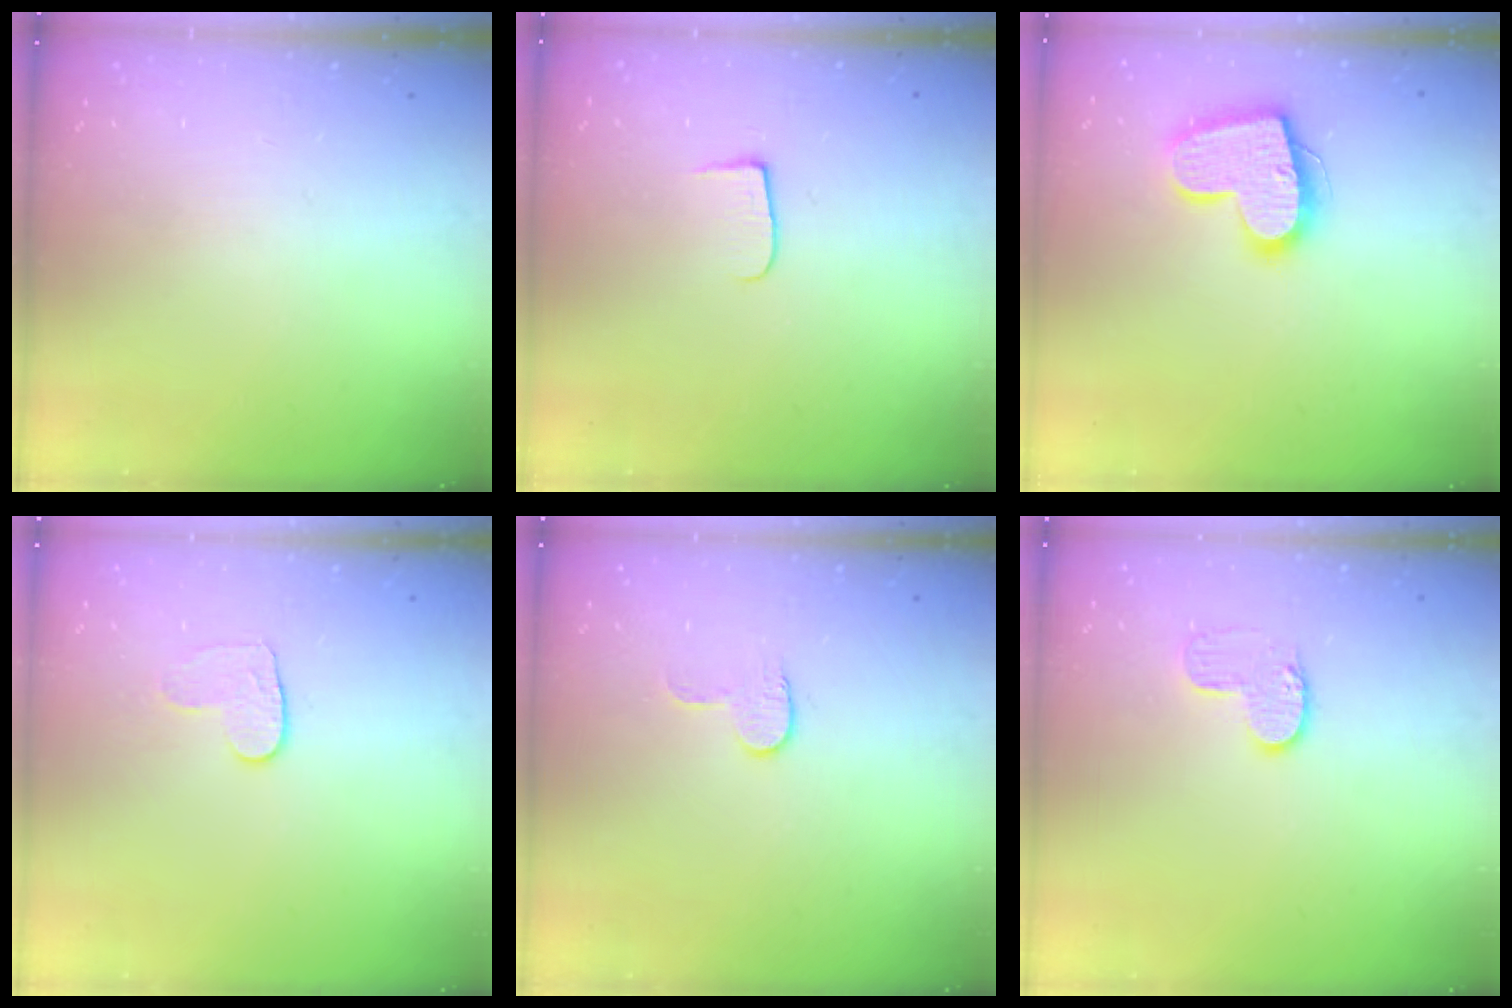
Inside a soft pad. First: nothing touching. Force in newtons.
{"total": 6.0, "press": 6.0, "slide": 0.6}
{"total": 16.4, "press": 16.4, "slide": 1.2}
{"total": 5.6, "press": 5.5, "slide": 0.5}
{"total": 5.4, "press": 5.4, "slide": 0.5}
{"total": 7.4, "press": 7.4, "slide": 0.2}